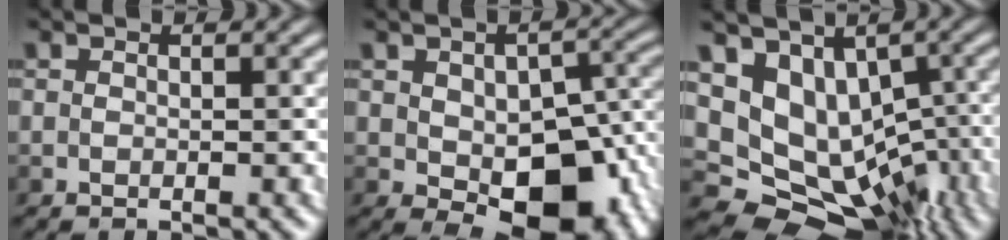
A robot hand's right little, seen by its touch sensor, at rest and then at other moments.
{"total": 10.1, "force": [-3.7, 5.3, 7.8], "torque": [-0.114, -0.013, -0.050]}
{"total": 10.2, "force": [-0.1, 8.5, 5.7], "torque": [-0.076, -0.003, -0.001]}